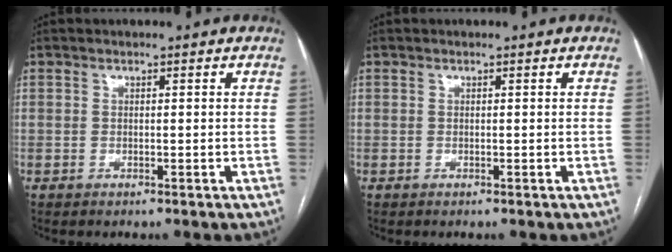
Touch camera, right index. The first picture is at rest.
{"total": 0.0}